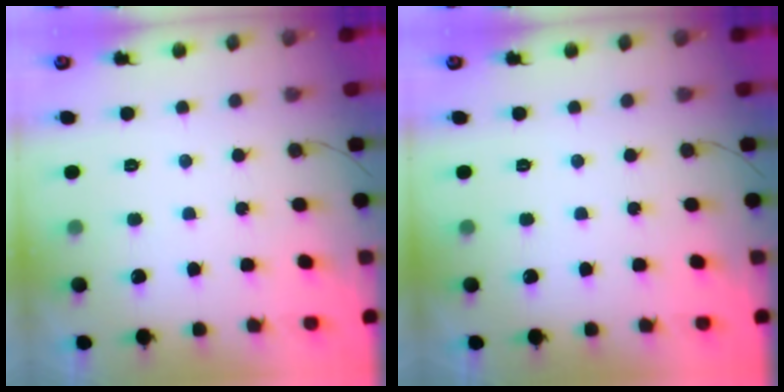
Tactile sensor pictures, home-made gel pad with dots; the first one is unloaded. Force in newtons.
{"total": 0.0}